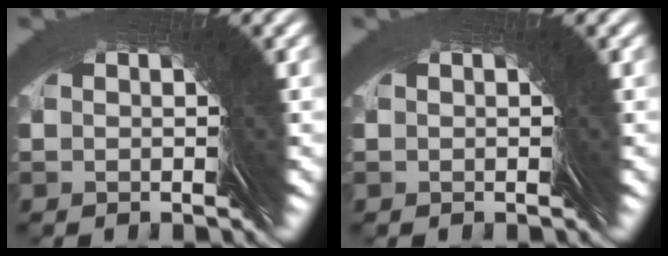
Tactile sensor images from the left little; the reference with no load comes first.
{"total": 0.0}